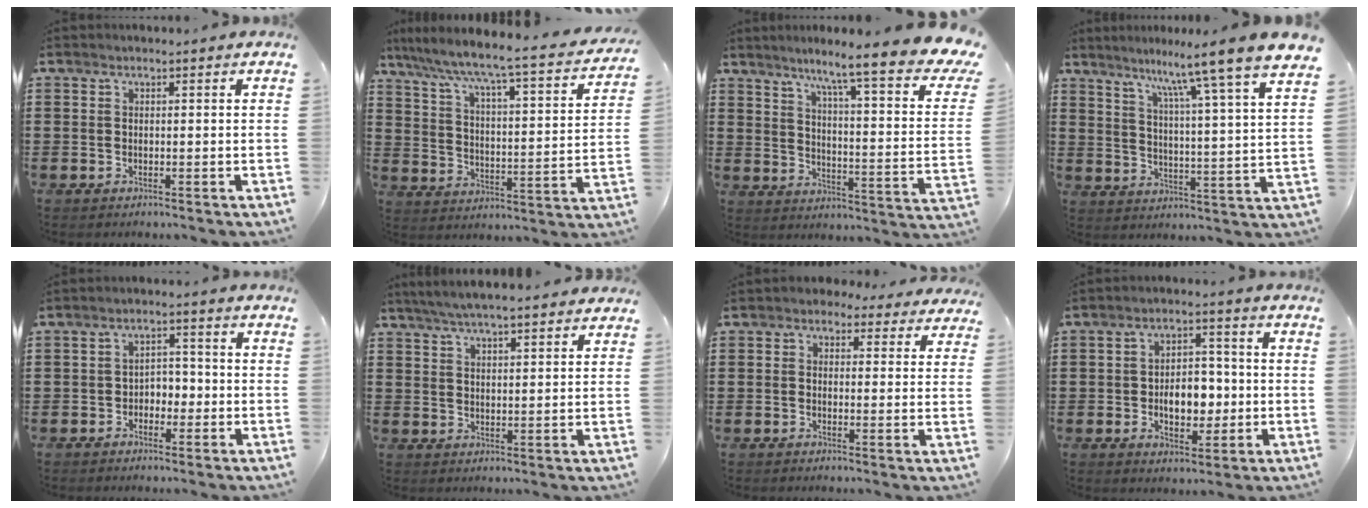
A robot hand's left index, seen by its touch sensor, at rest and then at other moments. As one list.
[{"total": 4.6, "force": [3.8, -0.5, 2.5], "torque": [-0.071, -0.048, 0.049]}, {"total": 9.0, "force": [6.7, -0.1, 6.0], "torque": [-0.111, -0.064, 0.095]}, {"total": 9.3, "force": [8.0, -1.7, 4.5], "torque": [-0.097, -0.072, 0.120]}, {"total": 2.7, "force": [-1.5, 1.9, 1.3], "torque": [-0.030, 0.007, -0.034]}, {"total": 4.6, "force": [4.4, 0.2, 1.5], "torque": [-0.042, -0.012, 0.079]}, {"total": 2.6, "force": [2.1, 1.4, 0.6], "torque": [-0.013, -0.001, 0.037]}, {"total": 6.9, "force": [-1.1, 4.3, 5.3], "torque": [-0.084, 0.006, -0.024]}]